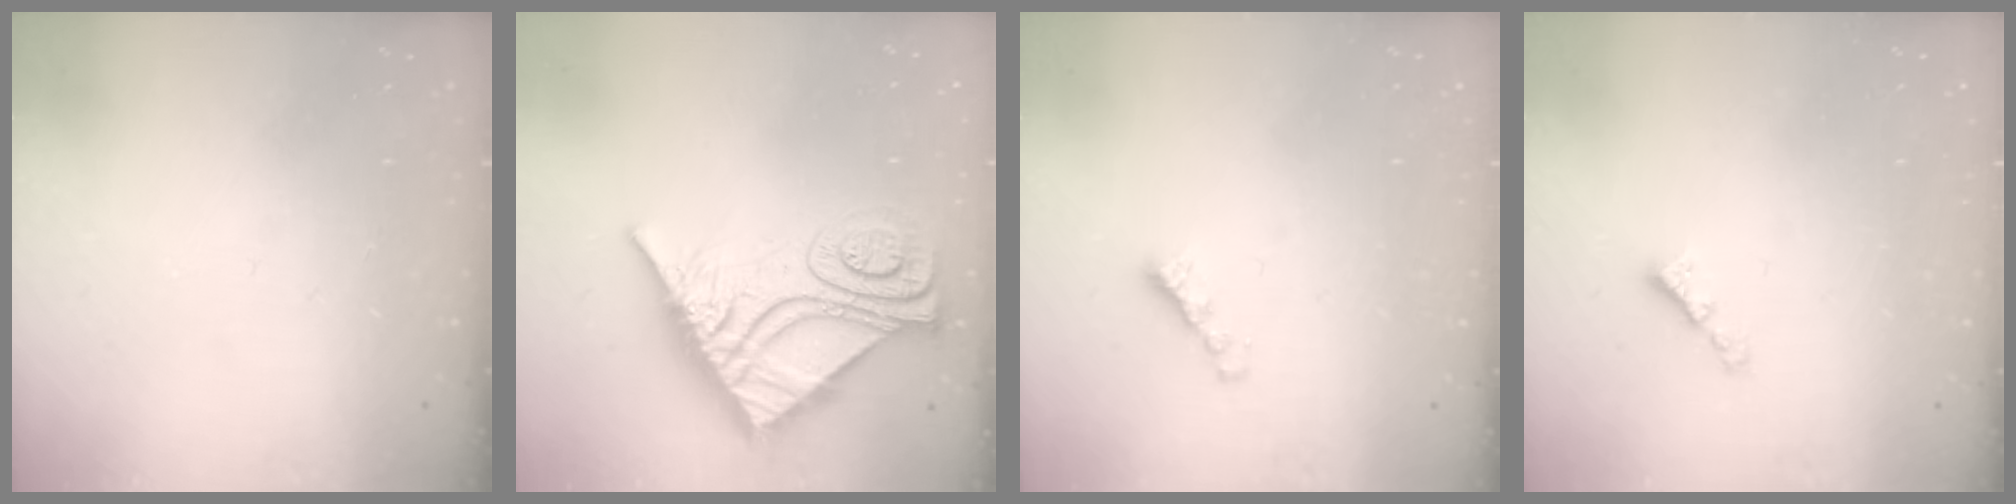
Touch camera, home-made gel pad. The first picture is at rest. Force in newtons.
{"total": 15.3, "press": 15.3, "slide": 1.3}
{"total": 2.2, "press": 2.1, "slide": 0.5}
{"total": 2.3, "press": 2.3, "slide": 0.4}